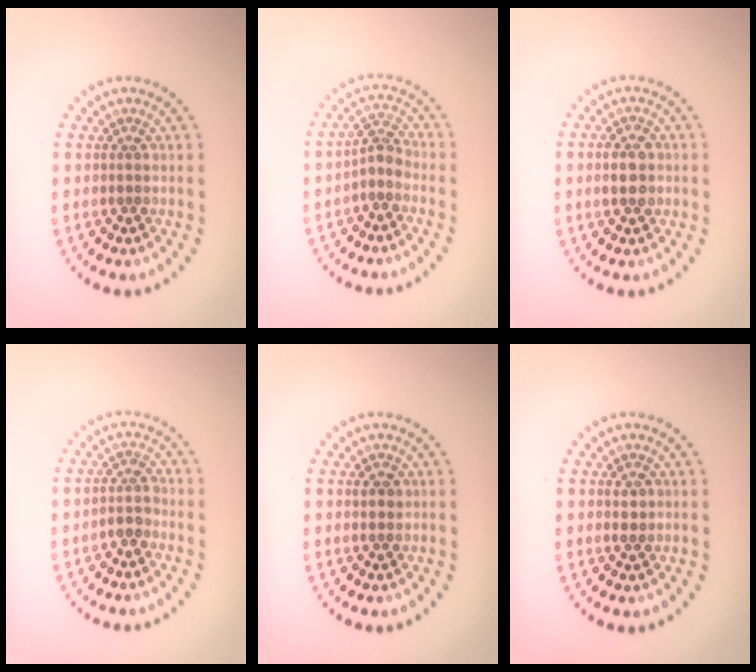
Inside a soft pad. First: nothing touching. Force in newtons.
{"total": 2.1, "press": 1.6, "slide": 1.3}
{"total": 2.8, "press": 2.8, "slide": 0.2}
{"total": 1.6, "press": 1.4, "slide": 0.9}
{"total": 1.1, "press": 1.1, "slide": 0.1}
{"total": 0.9, "press": 0.9, "slide": 0.1}